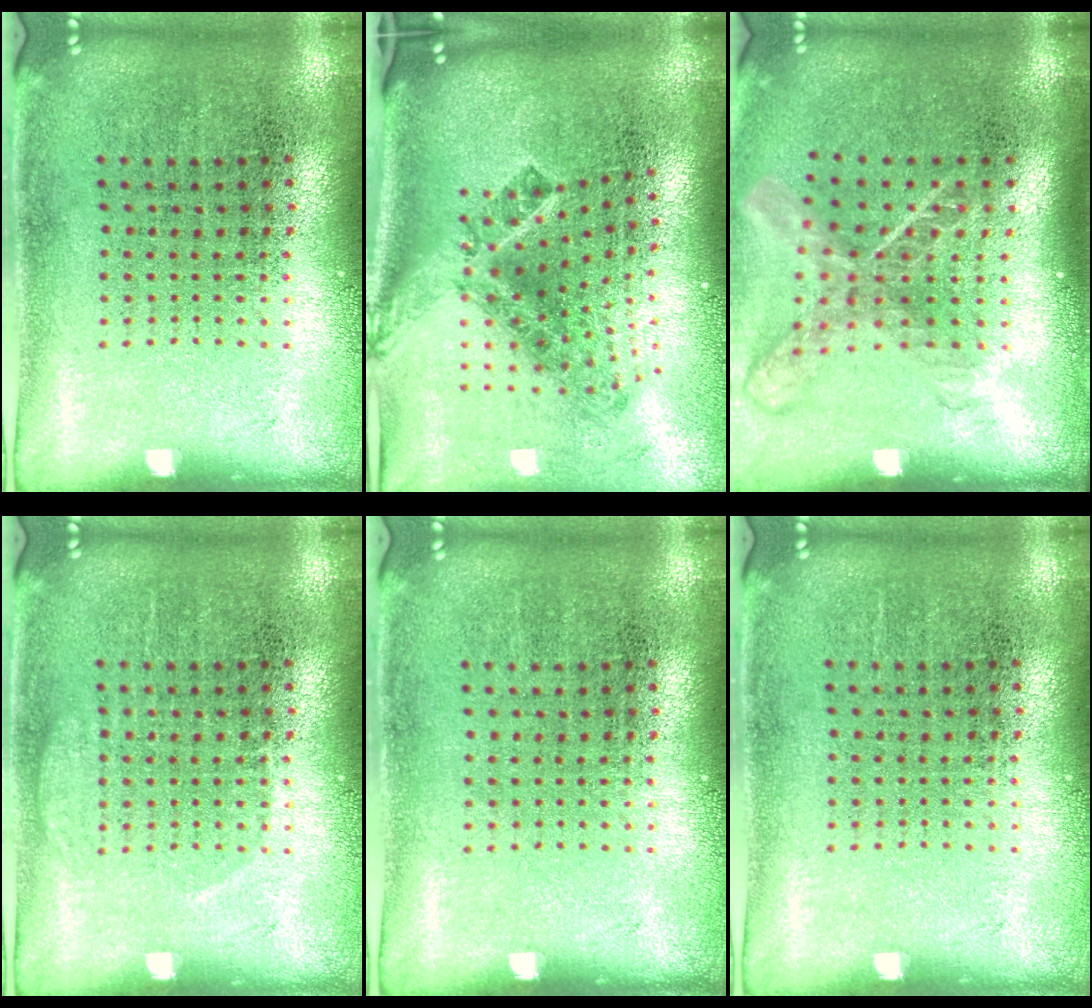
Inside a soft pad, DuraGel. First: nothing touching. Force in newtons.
{"total": 2.5, "press": 1.5, "slide": 2.0}
{"total": 2.0, "press": 1.4, "slide": 1.3}
{"total": 1.1, "press": 1.1, "slide": 0.3}
{"total": 0.0}
{"total": 0.0}